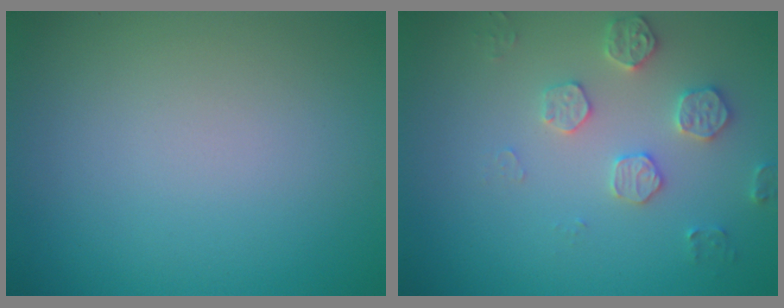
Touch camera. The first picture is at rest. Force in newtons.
{"total": 2.7, "press": 2.7, "slide": 0.5}